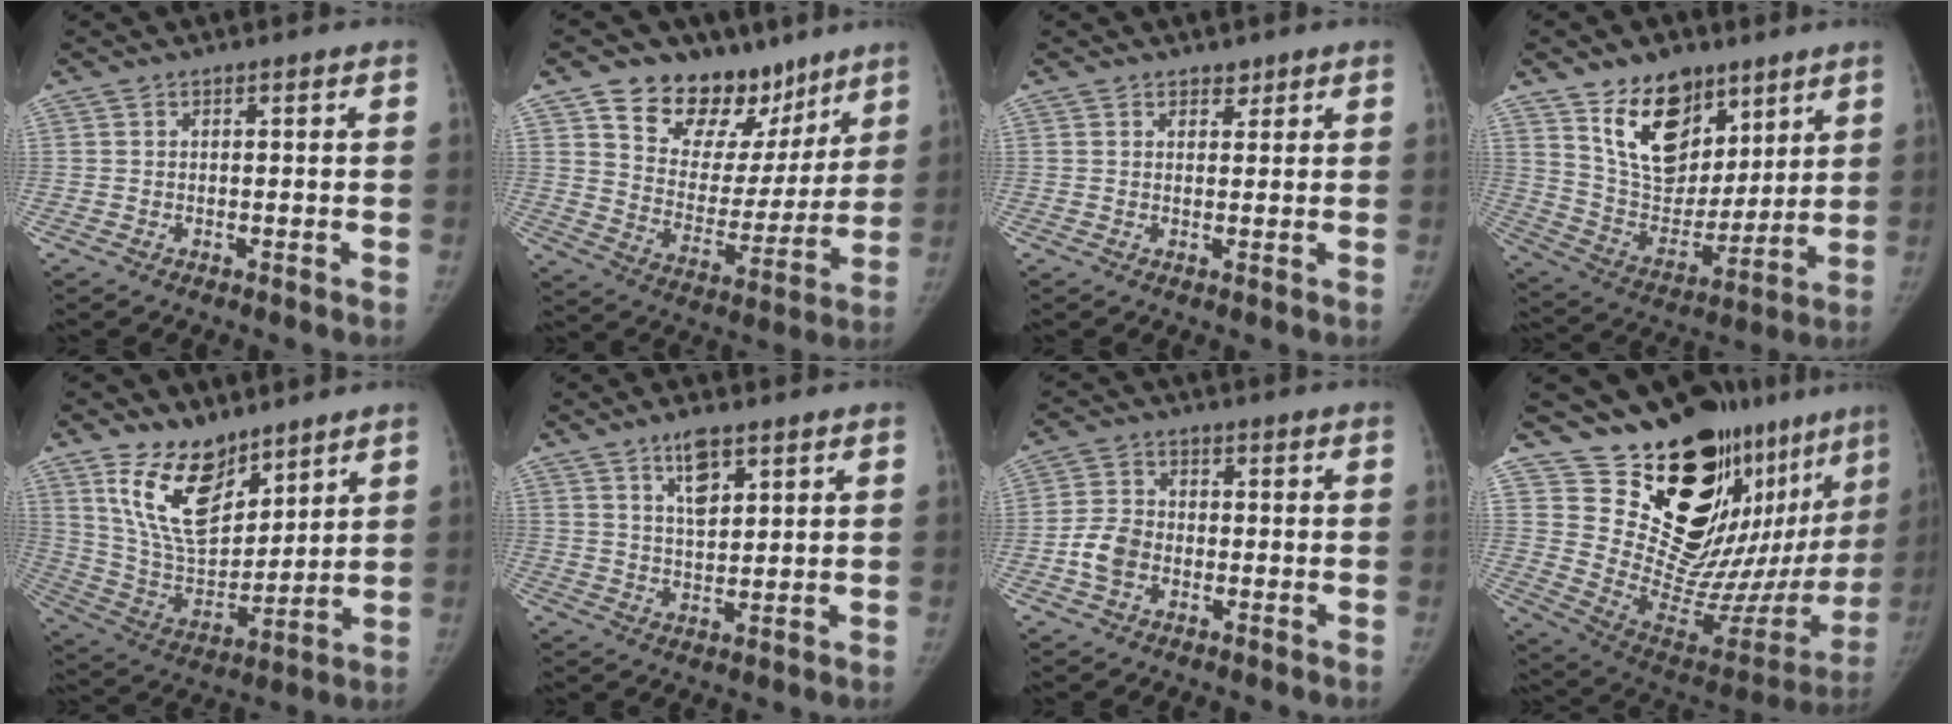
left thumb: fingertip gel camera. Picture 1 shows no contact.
{"total": 19.5, "force": [12.9, 12.2, 8.0], "torque": [-0.056, -0.065, 0.204]}
{"total": 1.6, "force": [1.2, 1.0, 0.3], "torque": [0.009, -0.008, 0.015]}
{"total": 17.5, "force": [10.6, 10.7, 8.9], "torque": [-0.097, -0.066, 0.198]}
{"total": 16.0, "force": [10.4, 8.2, 9.0], "torque": [-0.121, -0.066, 0.212]}
{"total": 6.0, "force": [3.5, 2.4, 4.3], "torque": [-0.063, -0.023, 0.063]}
{"total": 5.8, "force": [-1.8, 4.3, 3.4], "torque": [-0.059, 0.014, -0.039]}
{"total": 25.9, "force": [19.6, 9.8, 13.8], "torque": [-0.156, -0.193, 0.294]}